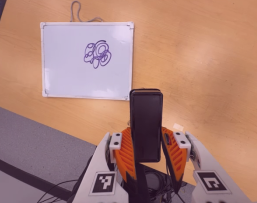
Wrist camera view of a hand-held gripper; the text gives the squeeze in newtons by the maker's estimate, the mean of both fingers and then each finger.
{"total": 4.8, "left": 3.3, "right": 6.2}